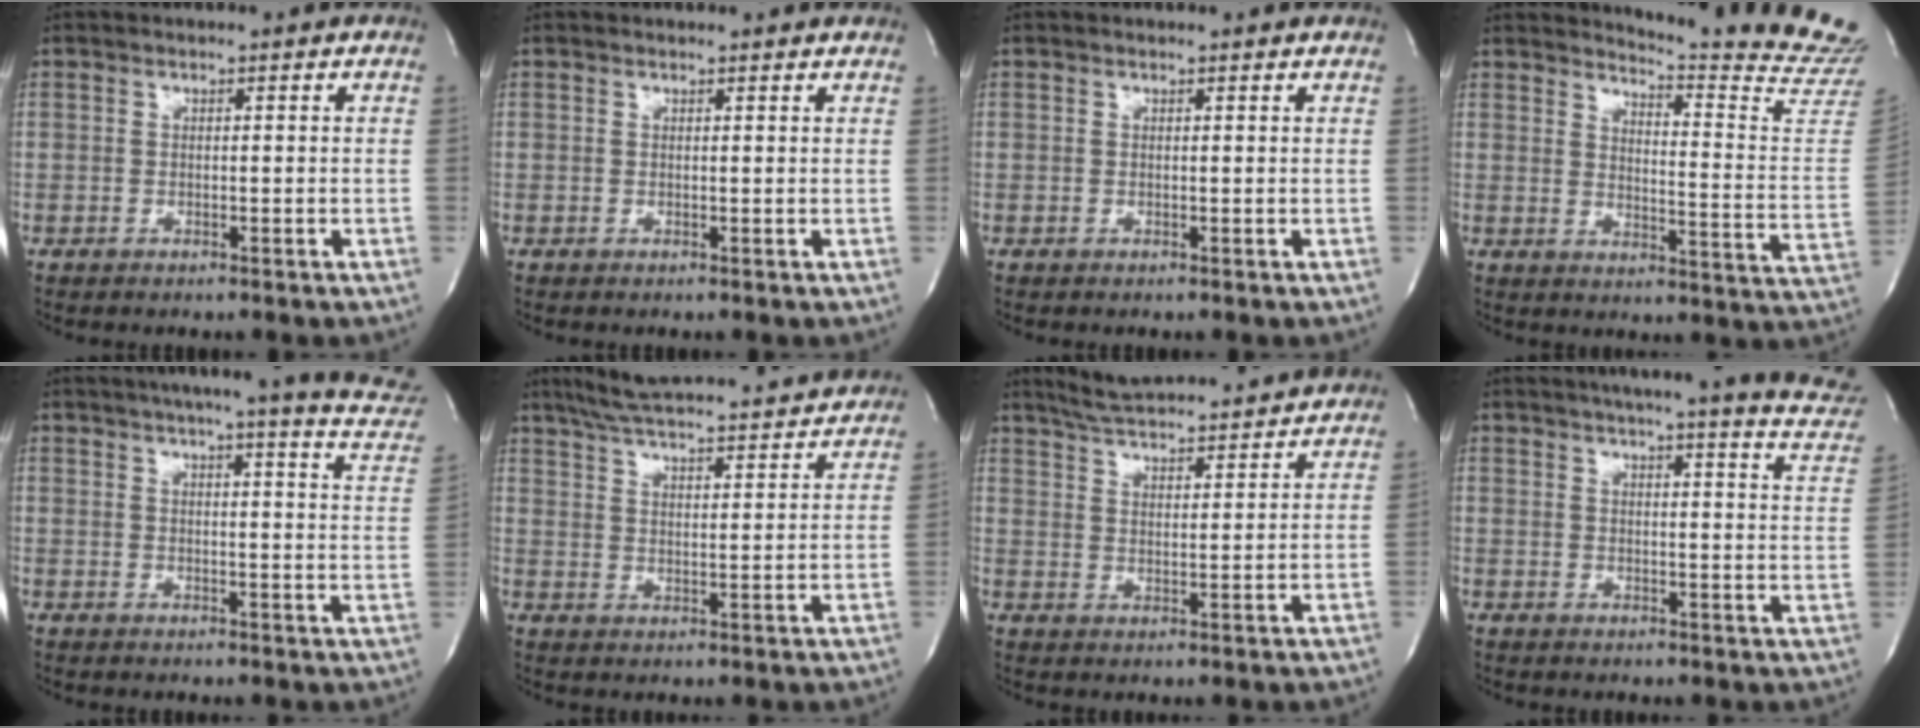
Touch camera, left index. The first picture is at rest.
{"total": 2.4, "force": [2.3, 0.3, 0.2], "torque": [-0.014, 0.004, 0.017]}
{"total": 1.1, "force": [1.0, 0.1, 0.0], "torque": [-0.013, 0.002, 0.005]}
{"total": 16.4, "force": [16.0, -2.8, 2.2], "torque": [-0.047, -0.168, 0.176]}
{"total": 18.7, "force": [15.8, 0.9, 10.0], "torque": [-0.134, -0.037, 0.173]}
{"total": 20.9, "force": [19.2, 2.0, 8.0], "torque": [-0.135, 0.011, 0.265]}
{"total": 16.3, "force": [15.2, 1.5, 5.7], "torque": [-0.098, 0.022, 0.222]}
{"total": 21.5, "force": [18.6, 1.5, 10.8], "torque": [-0.148, -0.045, 0.205]}